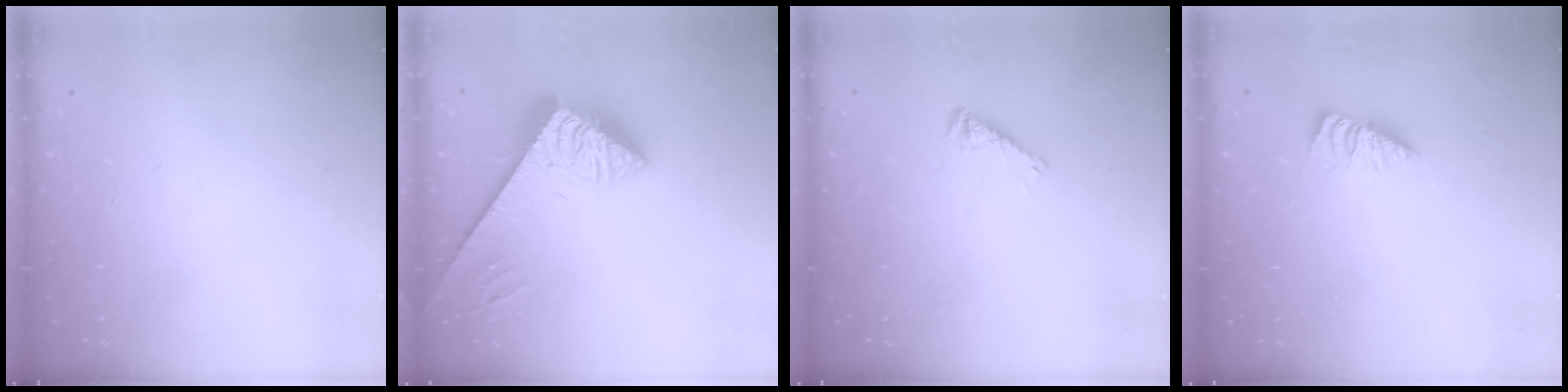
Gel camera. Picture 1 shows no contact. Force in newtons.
{"total": 4.2, "press": 4.2, "slide": 0.6}
{"total": 3.5, "press": 3.5, "slide": 0.2}
{"total": 2.5, "press": 2.5, "slide": 0.3}